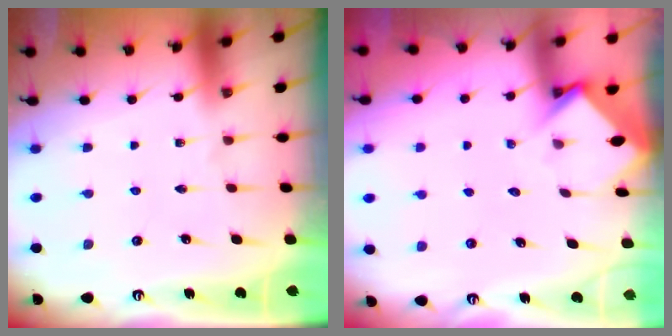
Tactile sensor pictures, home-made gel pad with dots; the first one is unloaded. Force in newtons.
{"total": 3.4, "press": 3.4, "slide": 0.3}